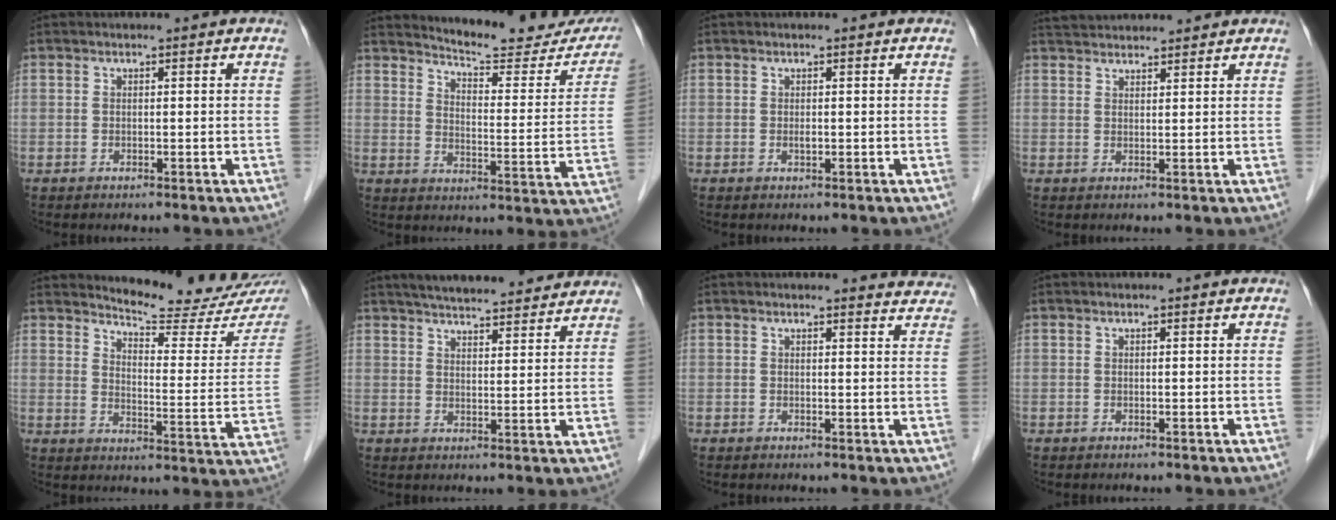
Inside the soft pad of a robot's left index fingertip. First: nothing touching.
{"total": 18.4, "force": [17.4, 3.1, 5.1], "torque": [-0.058, -0.071, 0.205]}
{"total": 0.5, "force": [-0.2, 0.1, 0.5], "torque": [-0.008, -0.004, -0.005]}
{"total": 6.5, "force": [6.2, 1.0, 1.6], "torque": [-0.029, 0.036, 0.097]}
{"total": 16.4, "force": [15.4, 1.6, 5.3], "torque": [-0.071, -0.086, 0.179]}
{"total": 16.8, "force": [15.2, 2.8, 6.6], "torque": [-0.097, 0.028, 0.208]}
{"total": 5.8, "force": [5.7, 1.0, 0.4], "torque": [0.014, -0.021, 0.032]}
{"total": 0.0}